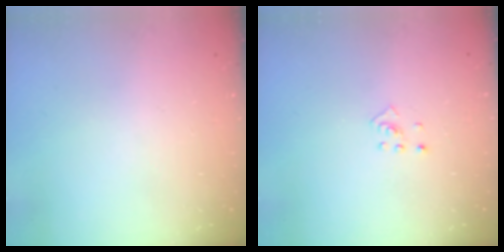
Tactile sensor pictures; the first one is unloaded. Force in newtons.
{"total": 2.0, "press": 1.9, "slide": 0.8}